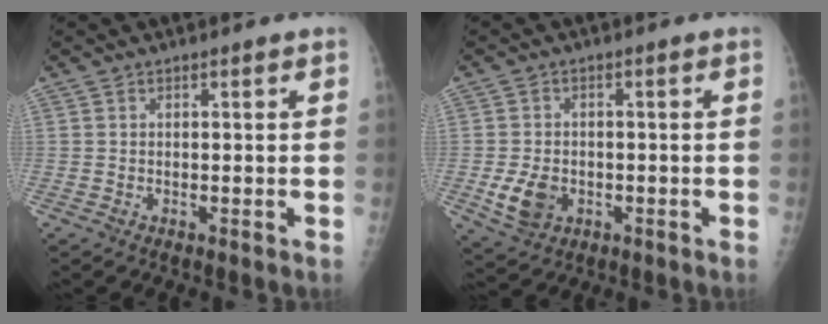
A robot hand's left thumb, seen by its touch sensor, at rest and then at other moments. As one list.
[{"total": 6.5, "force": [-1.6, 4.9, 4.0], "torque": [-0.064, 0.000, -0.022]}]